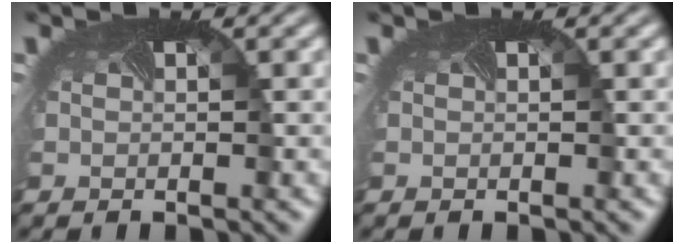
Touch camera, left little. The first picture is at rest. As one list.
[{"total": 0.0}]